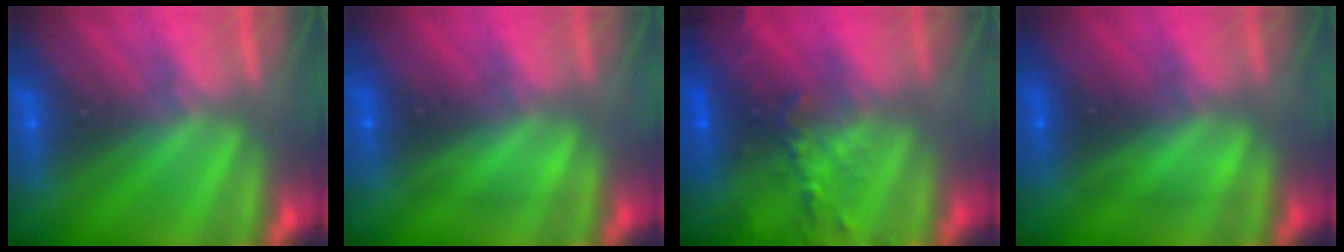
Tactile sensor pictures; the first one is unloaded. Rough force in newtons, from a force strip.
{"total": 1.9}
{"total": 8.2}
{"total": 1.9}